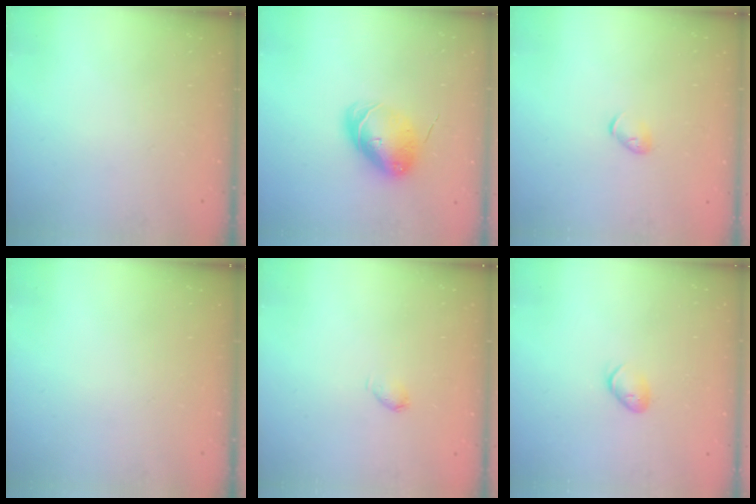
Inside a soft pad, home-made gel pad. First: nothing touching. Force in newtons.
{"total": 8.4, "press": 8.3, "slide": 1.6}
{"total": 5.0, "press": 4.9, "slide": 1.1}
{"total": 0.0}
{"total": 3.2, "press": 3.2, "slide": 0.5}
{"total": 5.7, "press": 5.6, "slide": 0.9}